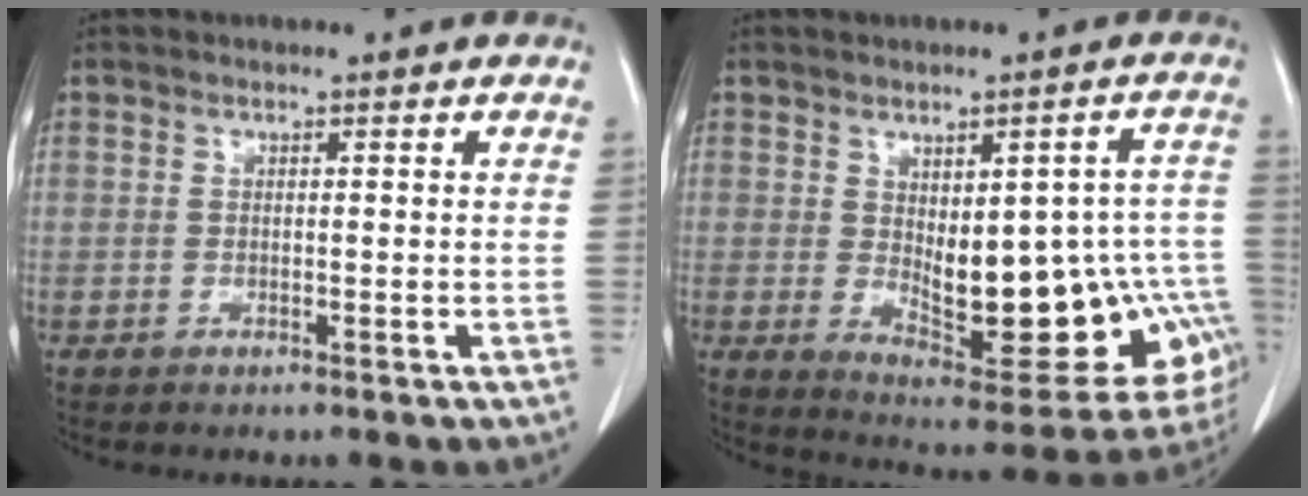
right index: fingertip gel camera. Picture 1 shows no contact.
{"total": 20.3, "force": [-2.7, 8.6, 18.2], "torque": [-0.167, 0.022, -0.004]}